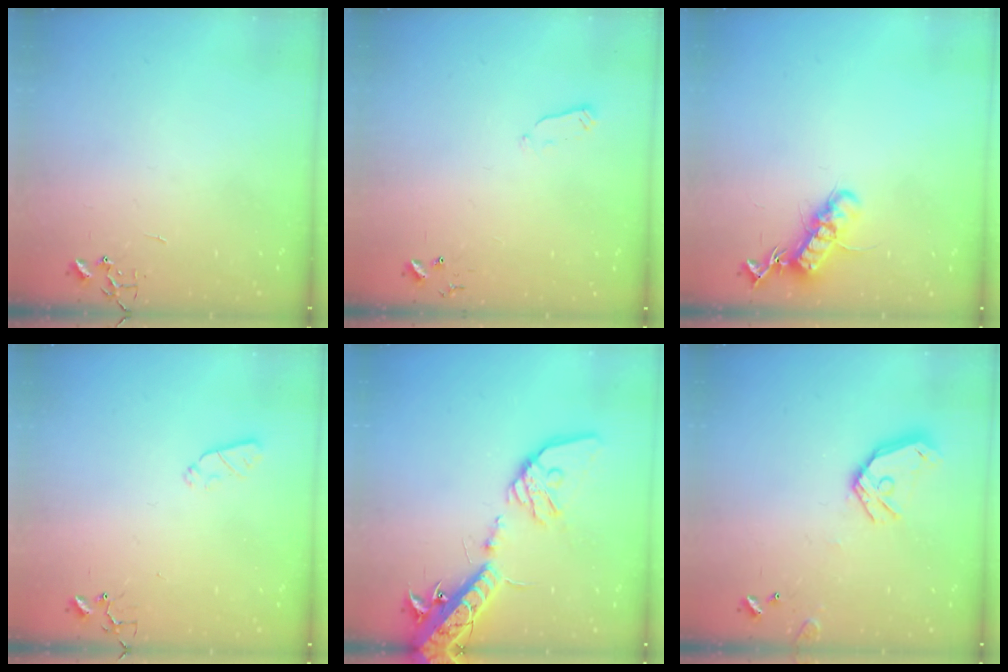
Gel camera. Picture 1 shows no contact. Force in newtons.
{"total": 2.7, "press": 2.6, "slide": 0.4}
{"total": 13.8, "press": 13.7, "slide": 1.3}
{"total": 4.2, "press": 4.1, "slide": 1.0}
{"total": 19.7, "press": 19.2, "slide": 4.1}
{"total": 13.0, "press": 12.9, "slide": 1.9}